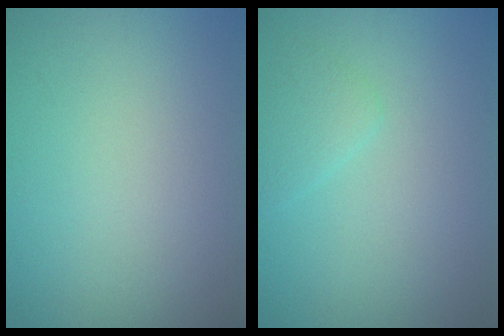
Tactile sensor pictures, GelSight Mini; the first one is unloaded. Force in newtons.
{"total": 1.4, "press": 1.4, "slide": 0.1}